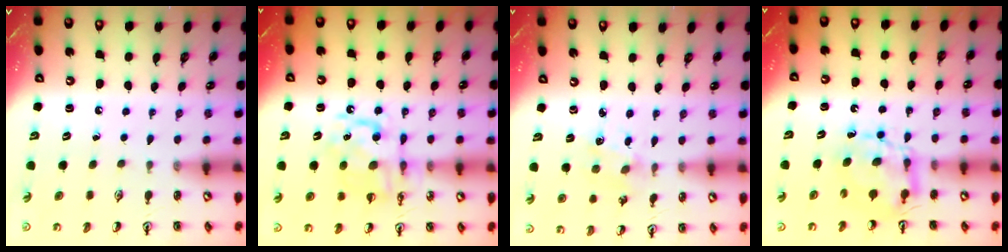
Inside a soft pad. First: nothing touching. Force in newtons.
{"total": 11.2, "press": 11.2, "slide": 0.5}
{"total": 2.1, "press": 2.1, "slide": 0.4}
{"total": 7.1, "press": 7.1, "slide": 0.2}